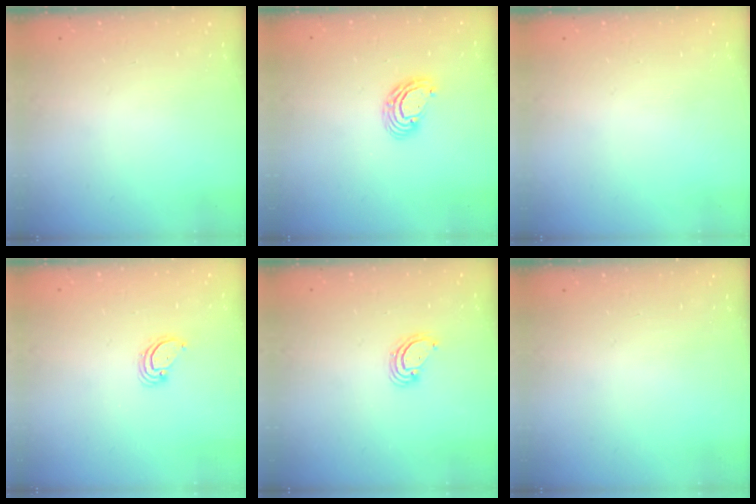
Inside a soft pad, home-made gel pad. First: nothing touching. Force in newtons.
{"total": 6.7, "press": 6.7, "slide": 0.6}
{"total": 0.0}
{"total": 2.9, "press": 2.9, "slide": 0.3}
{"total": 3.3, "press": 3.3, "slide": 0.2}
{"total": 0.0}